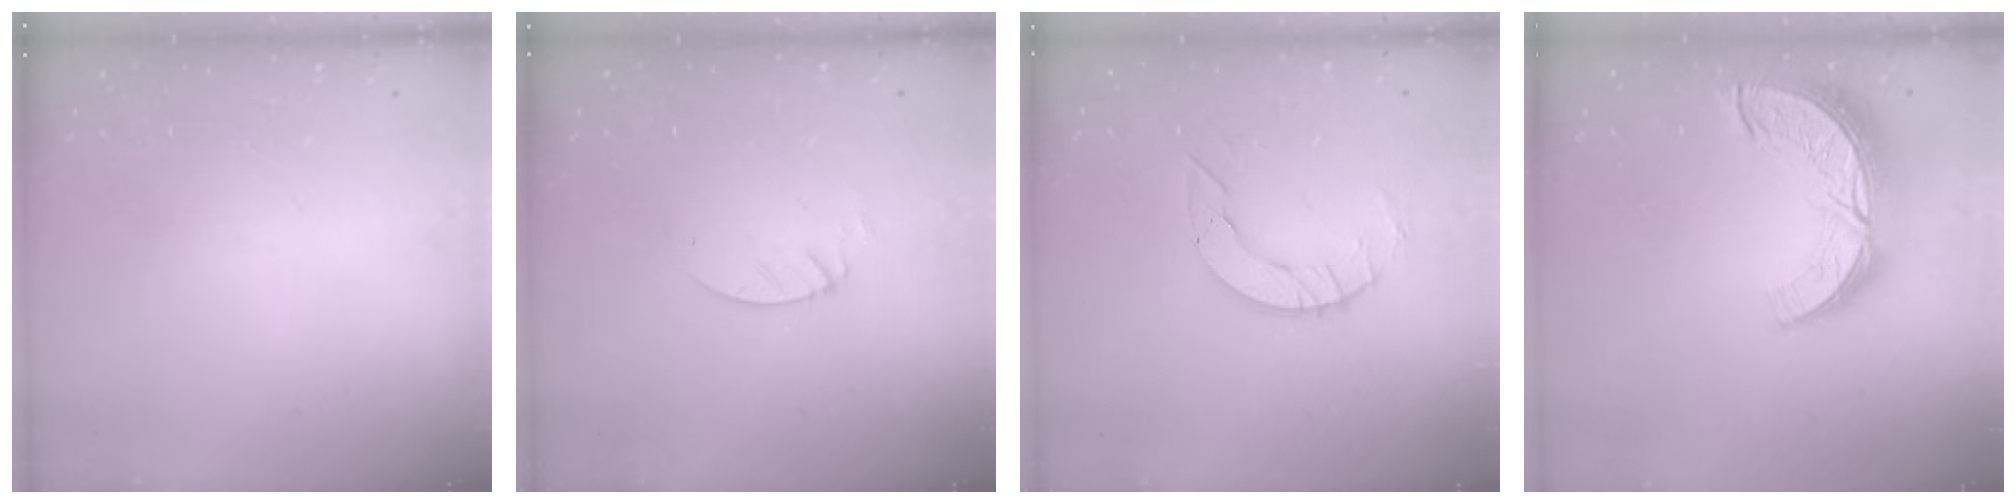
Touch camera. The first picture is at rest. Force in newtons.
{"total": 1.3, "press": 1.3, "slide": 0.1}
{"total": 7.1, "press": 7.0, "slide": 0.7}
{"total": 15.1, "press": 15.1, "slide": 1.3}